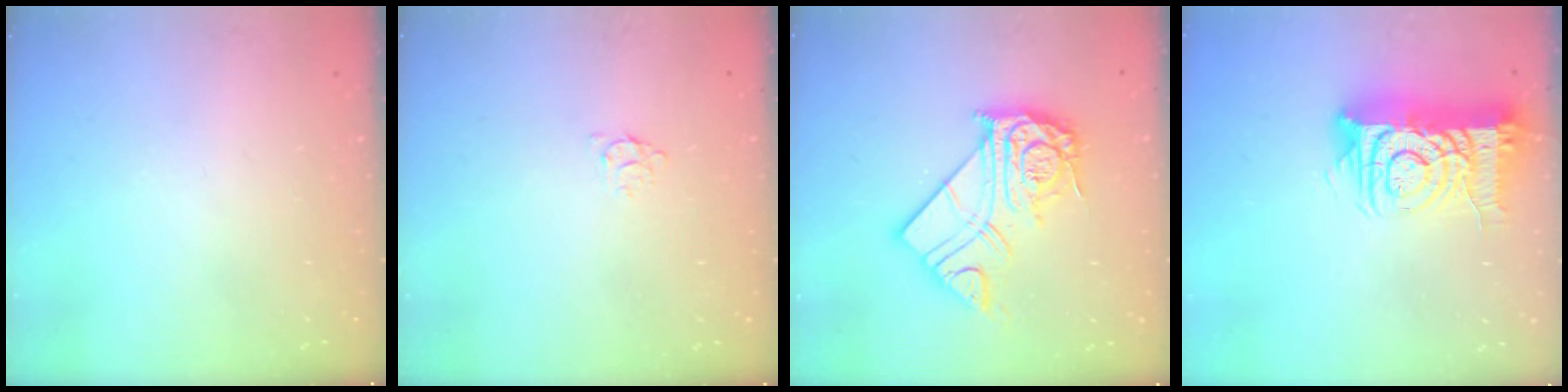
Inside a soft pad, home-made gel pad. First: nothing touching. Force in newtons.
{"total": 3.6, "press": 3.5, "slide": 0.4}
{"total": 17.4, "press": 17.3, "slide": 1.7}
{"total": 15.4, "press": 15.4, "slide": 1.3}